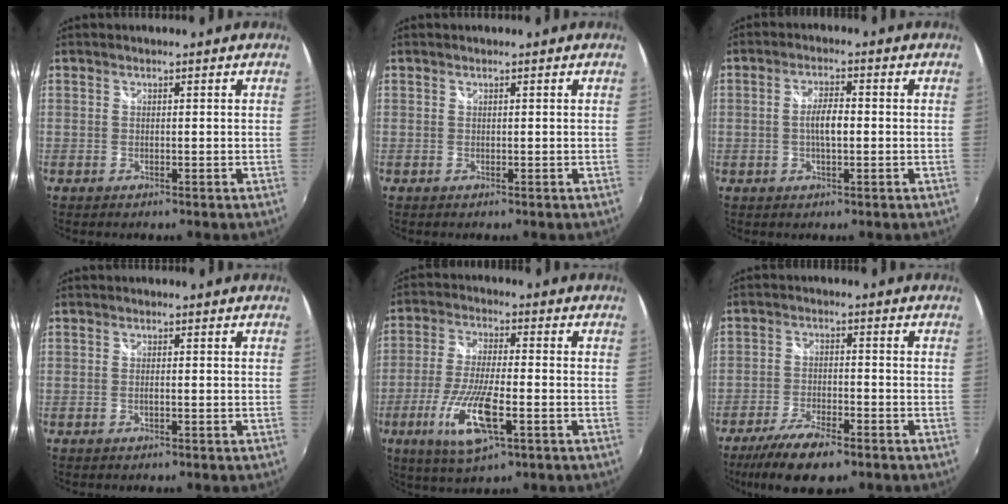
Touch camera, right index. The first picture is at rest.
{"total": 0.0}
{"total": 4.2, "force": [-0.5, 1.2, 4.0], "torque": [-0.075, 0.004, -0.010]}
{"total": 0.7, "force": [-0.2, 0.0, 0.7], "torque": [-0.013, 0.000, -0.005]}
{"total": 12.8, "force": [-4.9, 3.3, 11.3], "torque": [-0.235, -0.022, -0.089]}
{"total": 10.9, "force": [-7.6, 3.6, 6.9], "torque": [-0.160, -0.025, -0.140]}